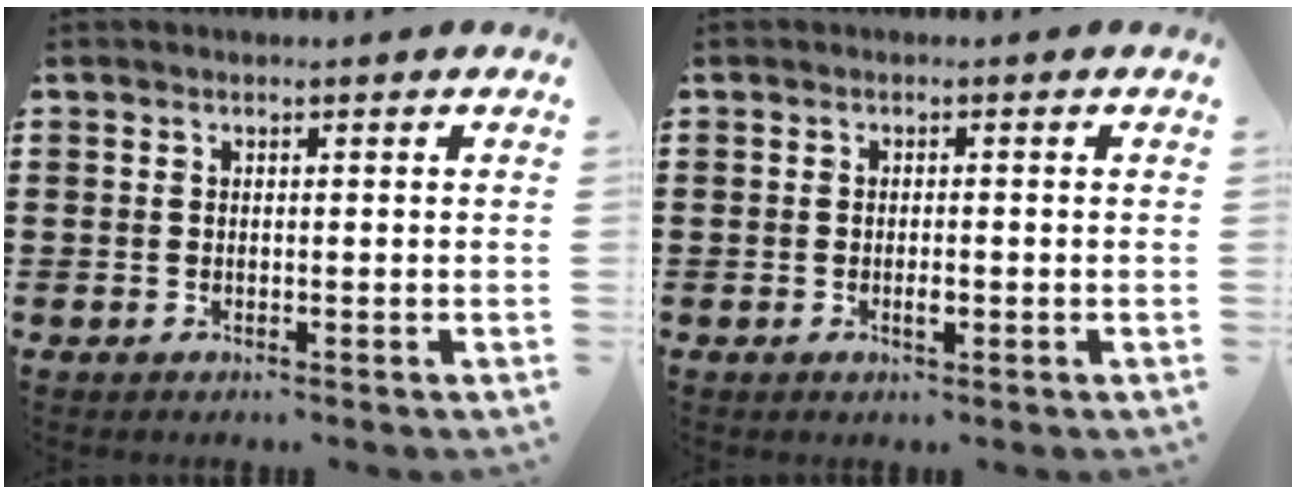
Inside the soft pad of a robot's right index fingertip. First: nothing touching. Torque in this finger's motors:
{"motor_torque": [-0.01, 0.04, 0.06, 0.02]}